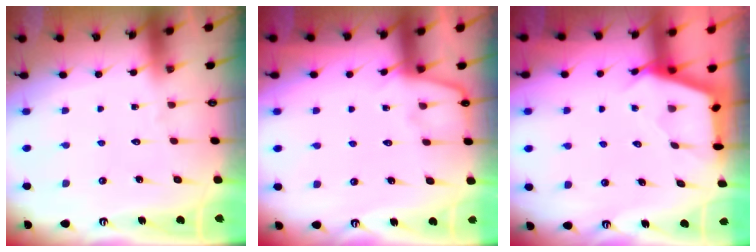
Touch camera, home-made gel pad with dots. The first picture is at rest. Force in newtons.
{"total": 4.3, "press": 4.2, "slide": 0.5}
{"total": 3.0, "press": 3.0, "slide": 0.4}